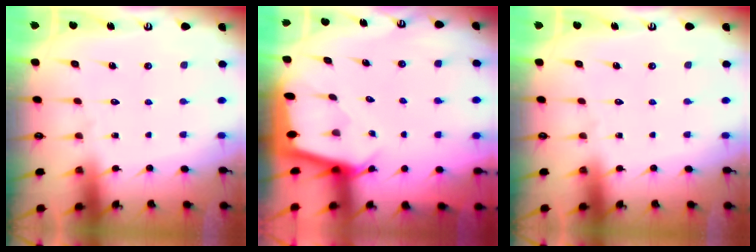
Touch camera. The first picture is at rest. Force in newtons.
{"total": 2.3, "press": 2.3, "slide": 0.1}
{"total": 0.0}